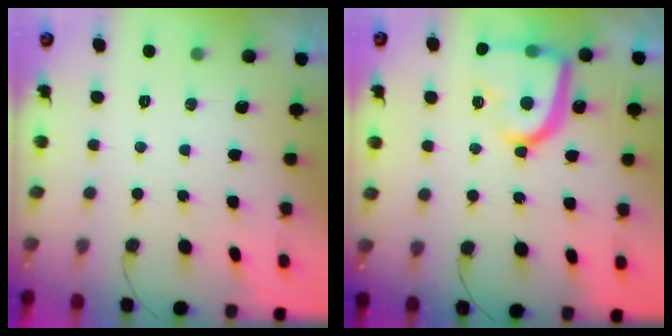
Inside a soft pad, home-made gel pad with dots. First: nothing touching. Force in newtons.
{"total": 18.1, "press": 18.0, "slide": 1.7}